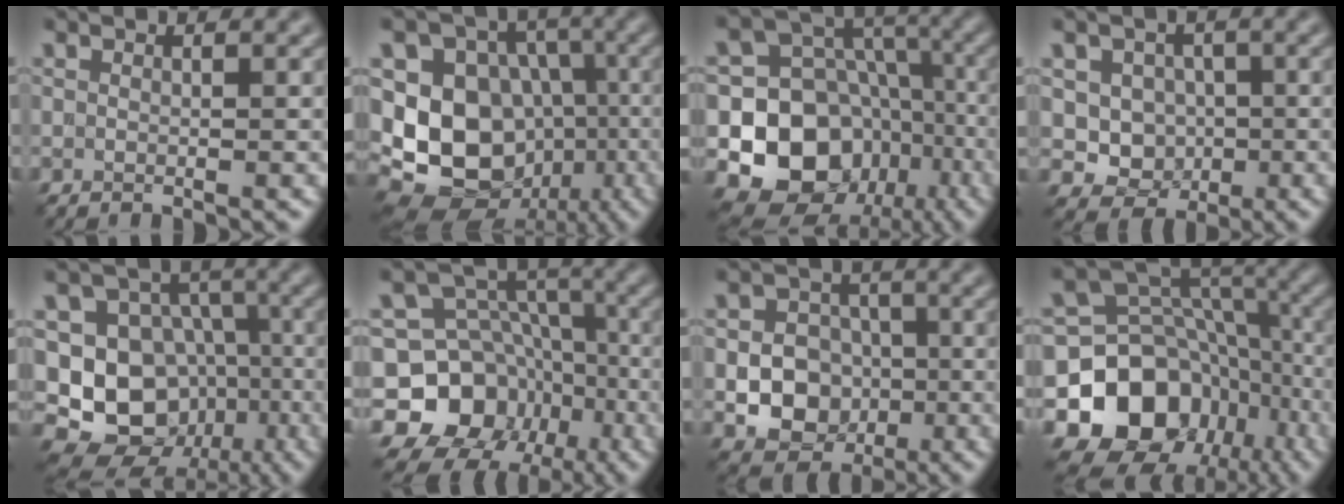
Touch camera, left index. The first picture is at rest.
{"total": 13.8, "force": [-2.6, 11.4, 7.4], "torque": [-0.133, -0.006, -0.052]}
{"total": 14.3, "force": [-5.3, 11.8, 6.2], "torque": [-0.116, 0.001, -0.096]}
{"total": 4.8, "force": [-0.3, 4.4, 1.9], "torque": [-0.009, -0.002, -0.021]}
{"total": 13.6, "force": [-4.2, 11.6, 5.6], "torque": [-0.099, 0.002, -0.088]}
{"total": 13.0, "force": [-5.2, 10.9, 4.6], "torque": [-0.086, 0.013, -0.104]}
{"total": 9.8, "force": [-2.3, 8.7, 3.9], "torque": [-0.051, -0.011, -0.060]}
{"total": 14.3, "force": [-5.5, 11.1, 7.0], "torque": [-0.136, 0.000, -0.101]}